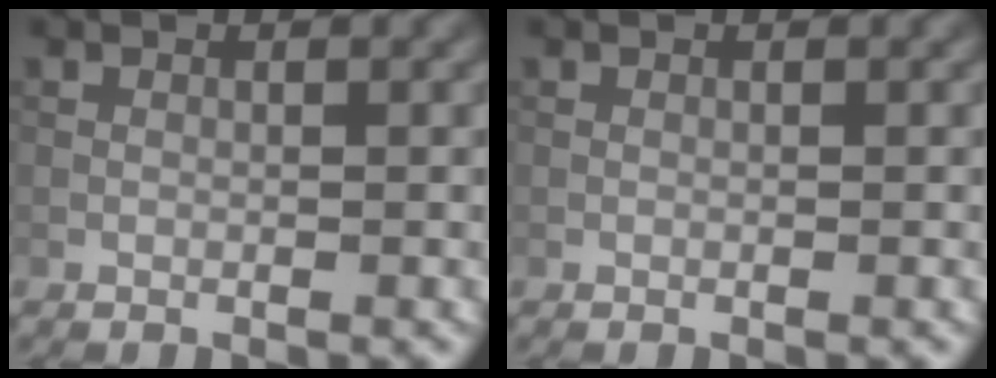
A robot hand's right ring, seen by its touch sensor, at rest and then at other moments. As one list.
[{"total": 0.0}]